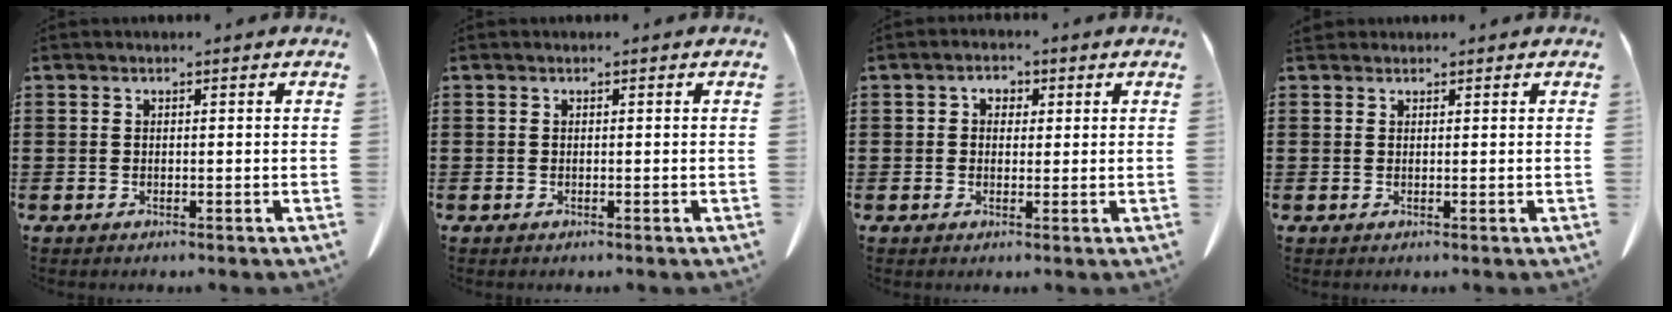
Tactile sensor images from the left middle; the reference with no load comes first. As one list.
[{"total": 0.0}, {"total": 2.0, "force": [0.5, 1.6, 1.1], "torque": [-0.028, 0.008, 0.008]}, {"total": 1.0, "force": [0.9, 0.3, 0.2], "torque": [-0.006, 0.001, 0.019]}]